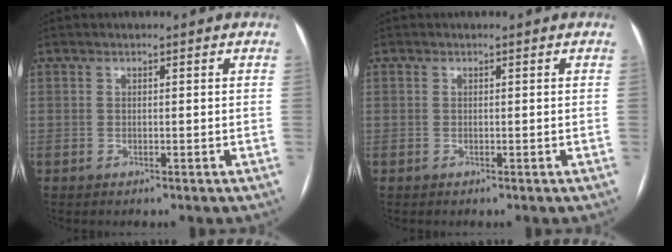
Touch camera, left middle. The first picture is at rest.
{"total": 0.0}